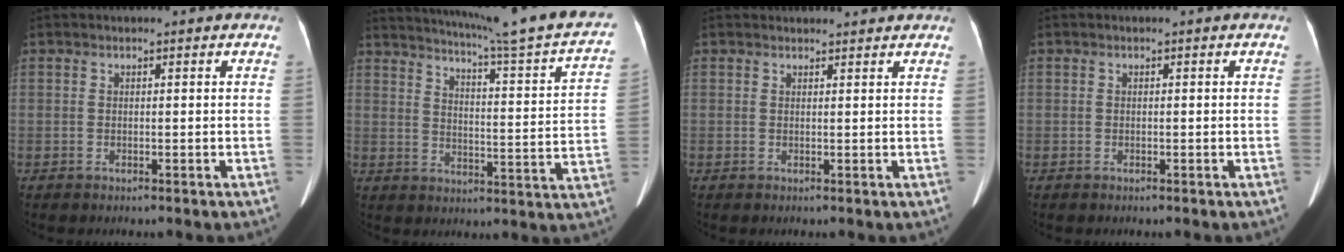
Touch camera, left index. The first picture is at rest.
{"total": 24.7, "force": [21.5, -0.1, 12.3], "torque": [-0.183, -0.054, 0.267]}
{"total": 4.8, "force": [4.7, 0.9, 0.7], "torque": [-0.005, 0.026, 0.055]}
{"total": 0.0}